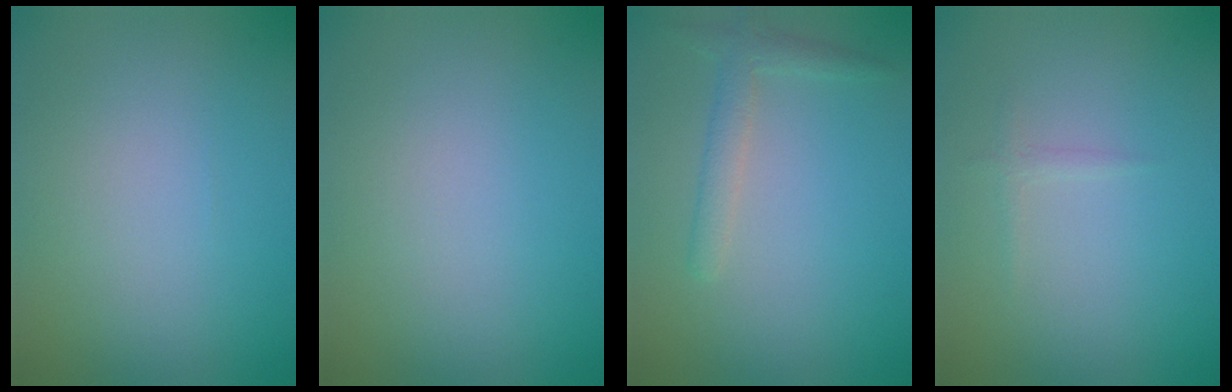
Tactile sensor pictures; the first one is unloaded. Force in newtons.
{"total": 0.0}
{"total": 2.1, "press": 2.1, "slide": 0.0}
{"total": 0.7, "press": 0.7, "slide": 0.1}